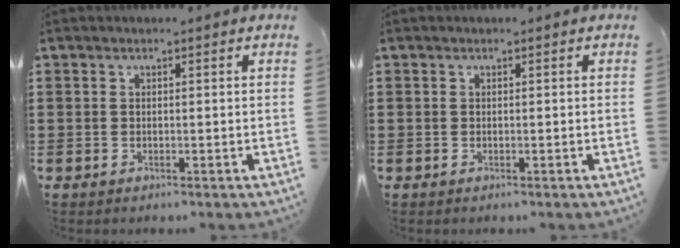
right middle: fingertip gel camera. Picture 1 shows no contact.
{"total": 0.0}